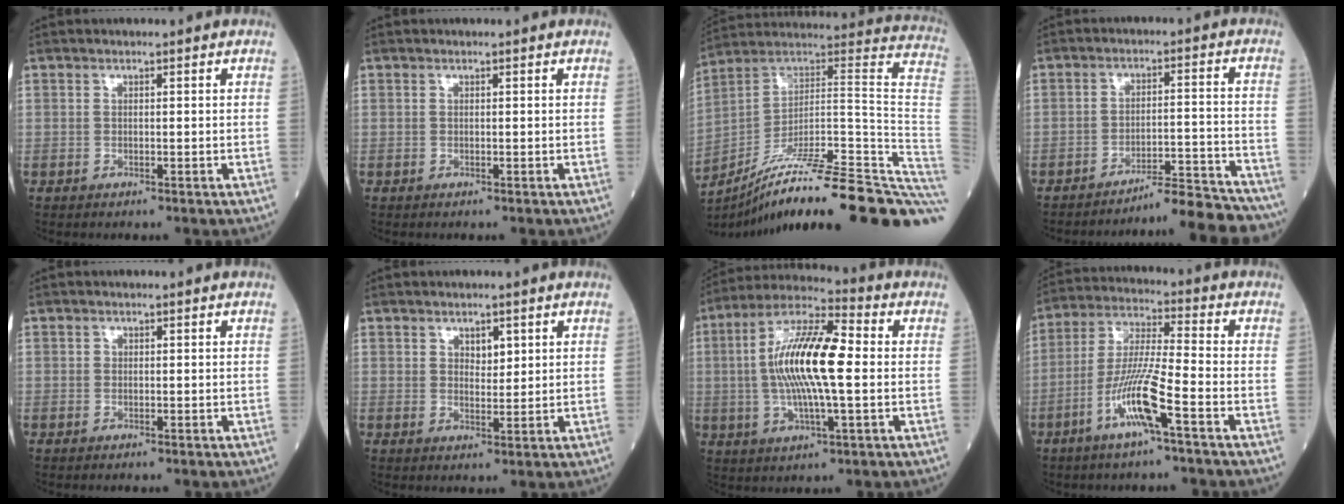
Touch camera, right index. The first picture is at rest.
{"total": 0.0}
{"total": 33.1, "force": [-23.2, 0.4, 23.6], "torque": [-0.199, 0.008, -0.342]}
{"total": 11.4, "force": [-11.2, -0.7, 2.0], "torque": [-0.004, 0.021, -0.161]}
{"total": 0.0}
{"total": 2.5, "force": [1.3, 1.3, 1.7], "torque": [-0.024, -0.003, 0.022]}
{"total": 14.8, "force": [0.3, 2.9, 14.6], "torque": [-0.287, 0.014, -0.002]}
{"total": 10.3, "force": [-4.9, -0.1, 9.0], "torque": [-0.181, -0.003, -0.097]}